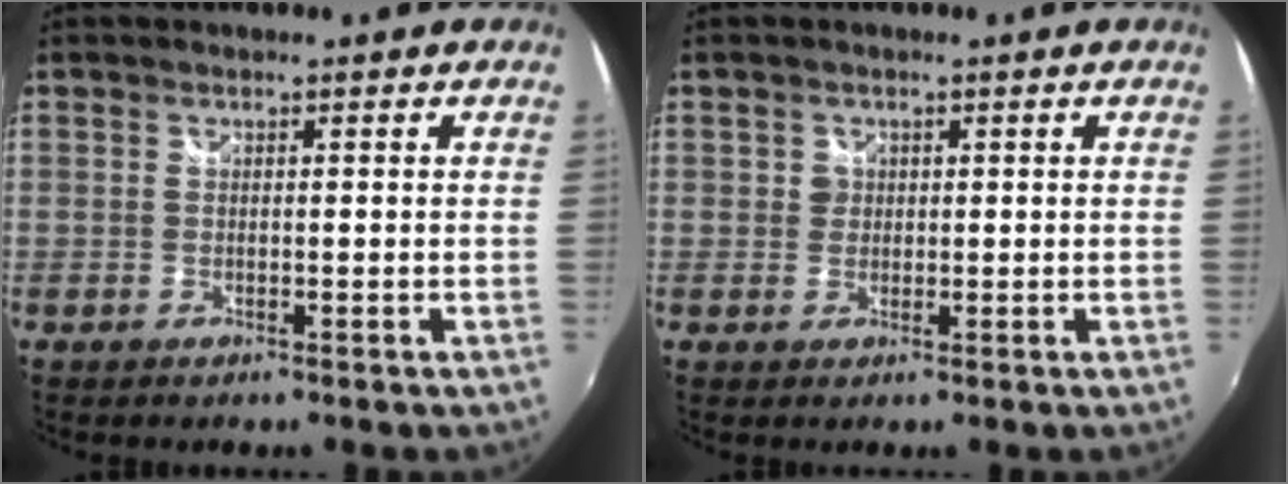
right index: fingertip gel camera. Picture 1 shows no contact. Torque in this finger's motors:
{"motor_torque": [0.02, 0.01, 0.00, 0.01]}